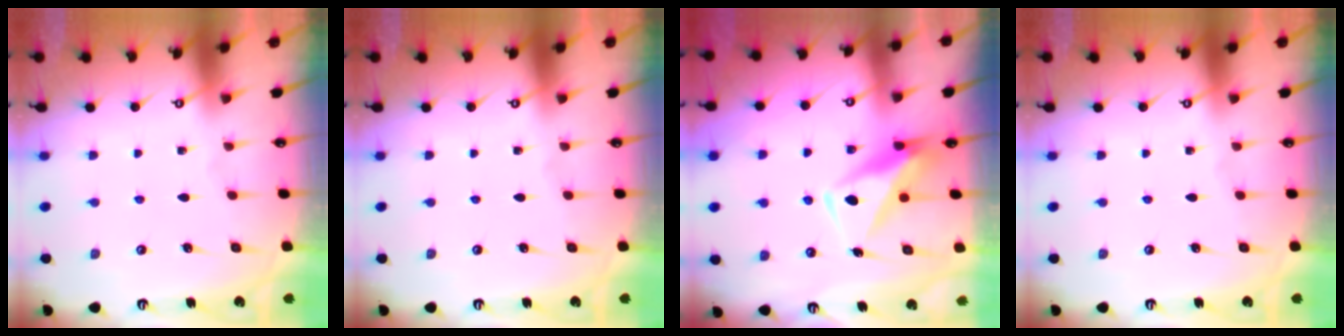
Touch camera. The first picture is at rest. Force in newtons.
{"total": 0.0}
{"total": 9.4, "press": 9.4, "slide": 0.9}
{"total": 0.0}